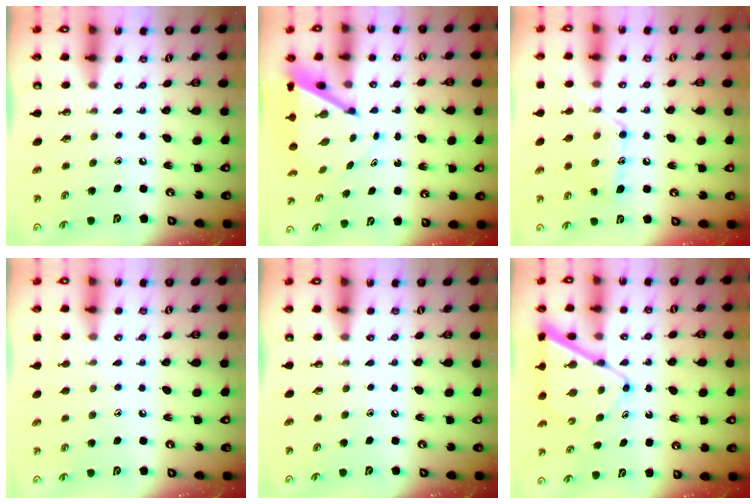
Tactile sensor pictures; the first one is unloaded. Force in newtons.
{"total": 6.9, "press": 6.9, "slide": 0.6}
{"total": 12.6, "press": 12.5, "slide": 0.7}
{"total": 3.7, "press": 3.6, "slide": 0.4}
{"total": 0.0}
{"total": 10.7, "press": 10.6, "slide": 1.0}